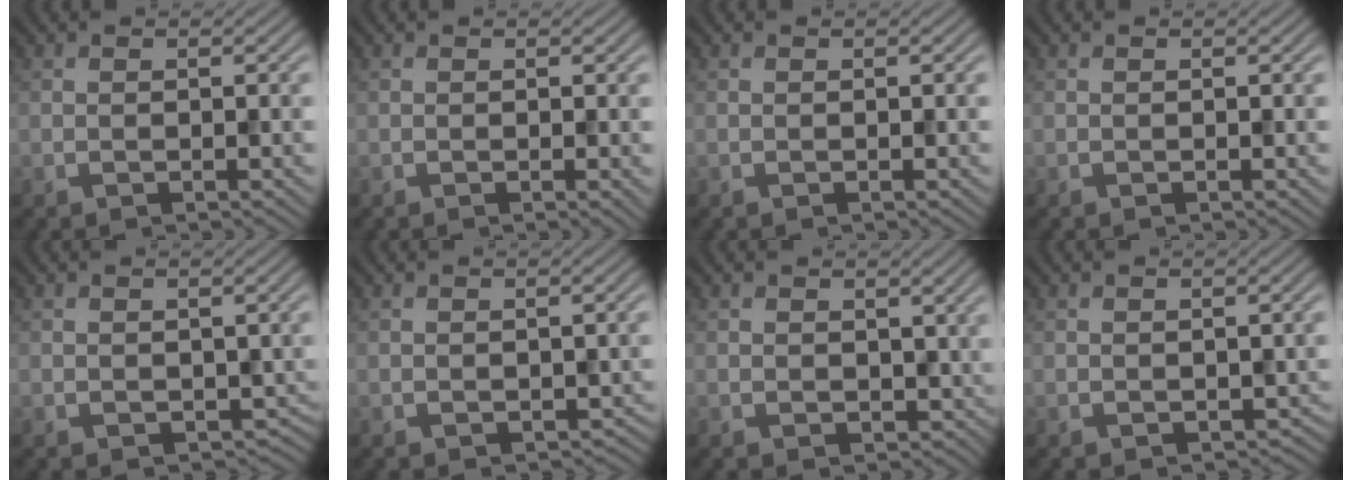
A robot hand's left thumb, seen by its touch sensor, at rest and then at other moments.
{"total": 0.5, "force": [0.0, 0.1, 0.5], "torque": [-0.006, -0.004, -0.003]}
{"total": 0.0}
{"total": 0.0}
{"total": 2.5, "force": [-0.1, 2.1, 1.3], "torque": [-0.028, -0.018, 0.002]}
{"total": 1.3, "force": [-0.5, 1.1, 0.5], "torque": [-0.014, -0.012, -0.006]}
{"total": 2.5, "force": [0.6, 2.1, 1.3], "torque": [-0.032, -0.009, 0.010]}
{"total": 1.4, "force": [-0.4, 1.2, 0.6], "torque": [-0.016, -0.011, -0.004]}